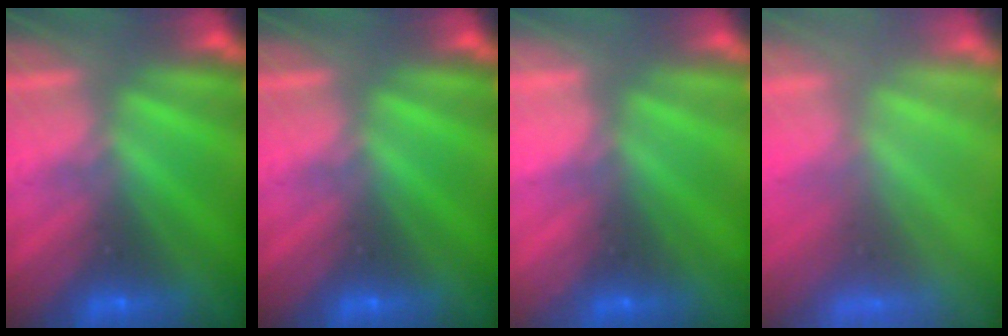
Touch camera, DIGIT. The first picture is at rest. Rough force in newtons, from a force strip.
{"total": 0.0}
{"total": 2.2}
{"total": 7.7}